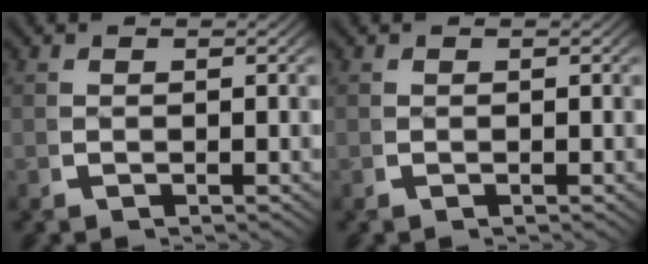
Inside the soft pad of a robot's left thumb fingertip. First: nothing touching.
{"total": 0.0}